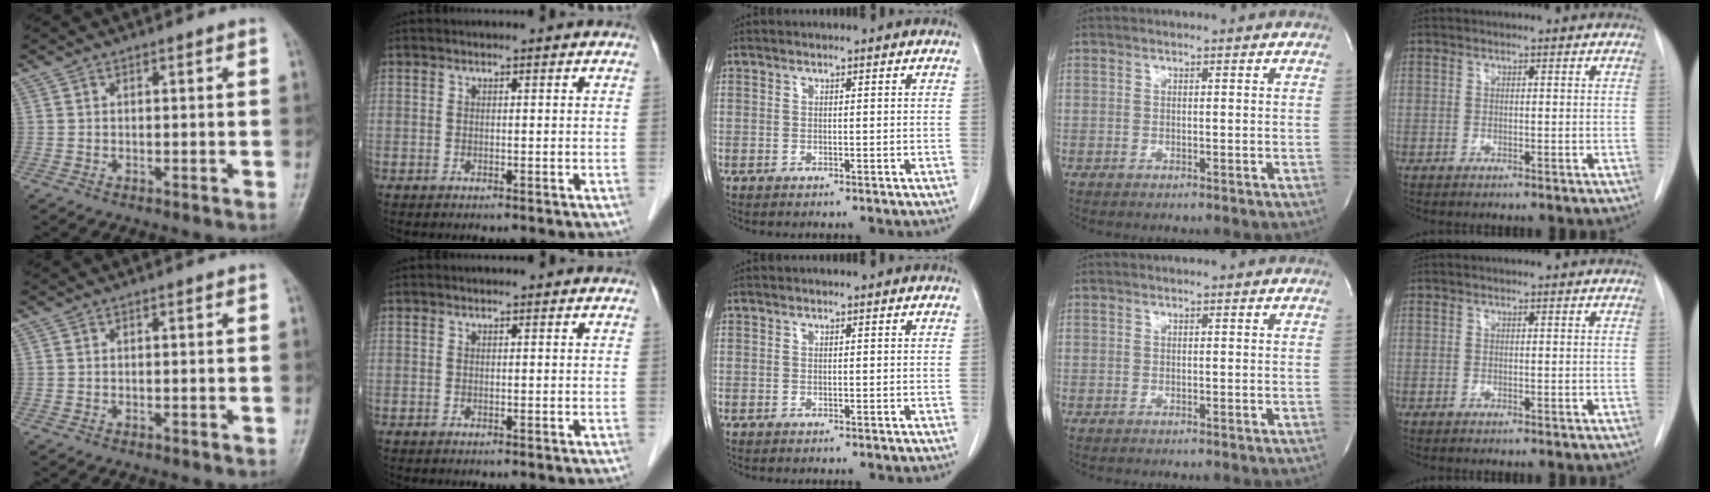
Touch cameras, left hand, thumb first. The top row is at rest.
{}